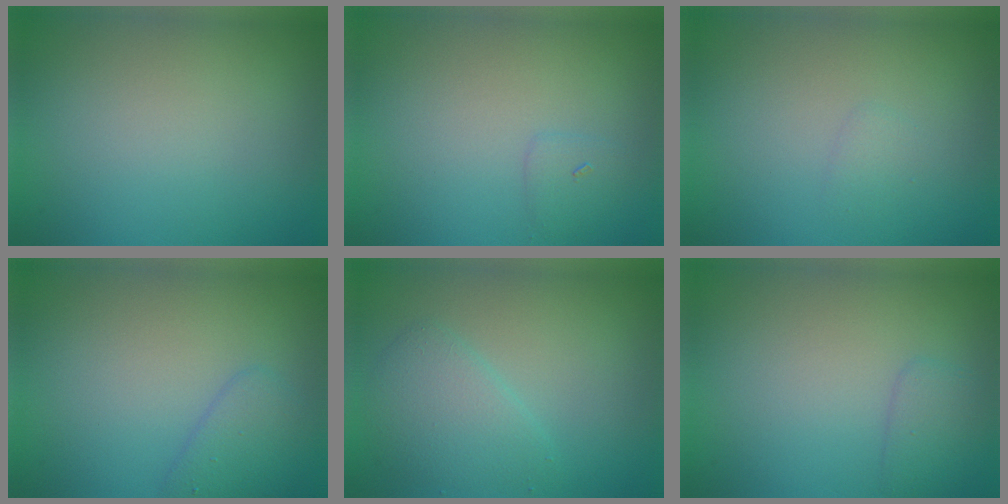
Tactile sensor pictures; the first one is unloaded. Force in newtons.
{"total": 0.5, "press": 0.5, "slide": 0.0}
{"total": 0.8, "press": 0.8, "slide": 0.1}
{"total": 2.2, "press": 2.2, "slide": 0.1}
{"total": 3.0, "press": 3.0, "slide": 0.2}
{"total": 1.6, "press": 1.6, "slide": 0.1}